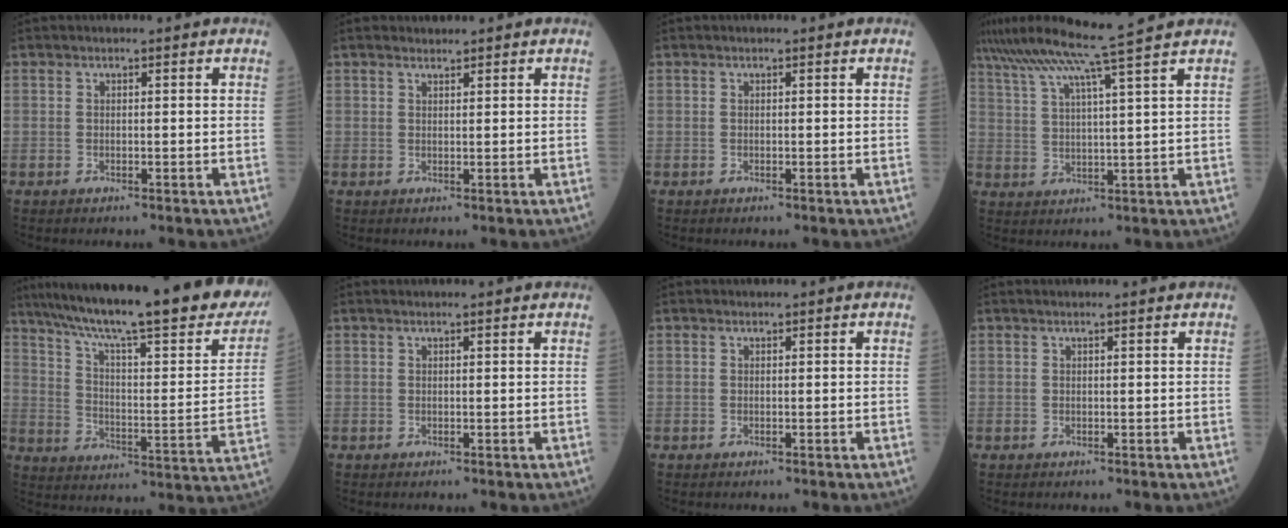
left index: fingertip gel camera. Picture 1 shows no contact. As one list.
[{"total": 1.1, "force": [1.1, 0.1, 0.1], "torque": [-0.011, 0.009, 0.023]}, {"total": 0.0}, {"total": 12.2, "force": [9.9, -2.6, 6.7], "torque": [-0.120, -0.001, 0.152]}, {"total": 31.5, "force": [25.5, 3.6, 18.3], "torque": [-0.284, -0.048, 0.339]}, {"total": 1.7, "force": [1.6, -0.1, 0.7], "torque": [-0.010, 0.014, 0.023]}, {"total": 0.0}, {"total": 2.0, "force": [1.8, -0.2, 0.9], "torque": [-0.012, 0.014, 0.025]}]